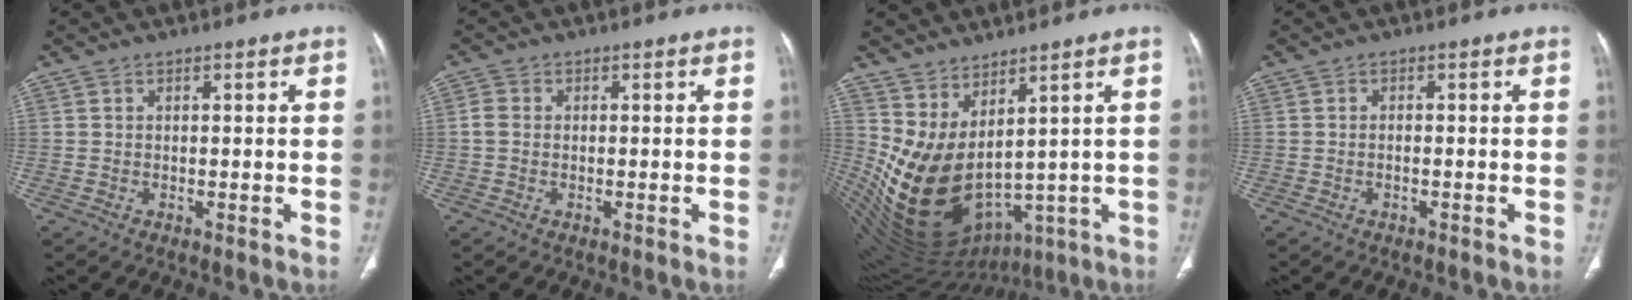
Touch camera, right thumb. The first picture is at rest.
{"total": 2.0, "force": [-0.1, 1.6, 1.2], "torque": [-0.023, 0.000, -0.007]}
{"total": 15.1, "force": [2.9, 8.1, 12.5], "torque": [-0.210, -0.043, 0.094]}
{"total": 0.7, "force": [-0.4, 0.3, 0.6], "torque": [-0.016, 0.005, -0.006]}